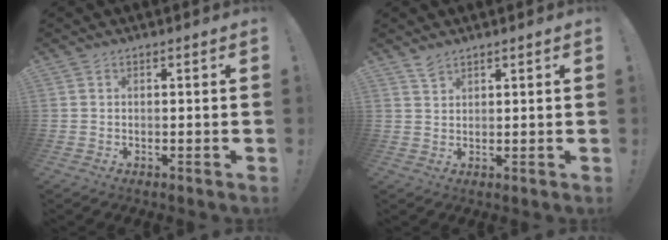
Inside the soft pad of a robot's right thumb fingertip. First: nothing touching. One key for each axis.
{"total": 2.7, "fx": 2.3, "fy": 1.0, "fz": 1.1, "tx": -0.011, "ty": -0.015, "tz": 0.041}